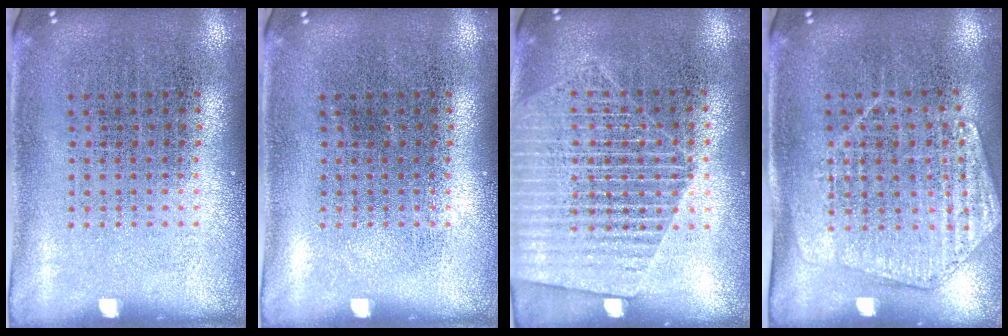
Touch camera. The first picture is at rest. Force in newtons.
{"total": 0.0}
{"total": 1.8, "press": 1.6, "slide": 0.9}
{"total": 1.5, "press": 1.4, "slide": 0.3}